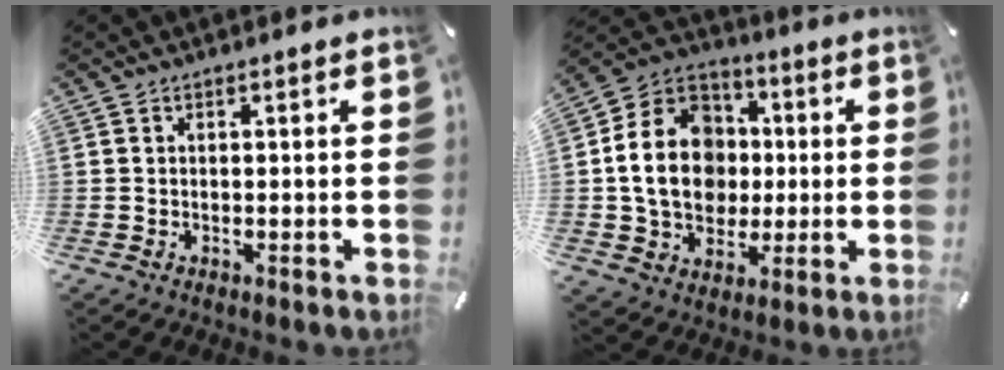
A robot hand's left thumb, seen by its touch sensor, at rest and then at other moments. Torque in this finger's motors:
{"motor_torque": [1.37, 1.37, 1.12, -0.69, 0.60]}